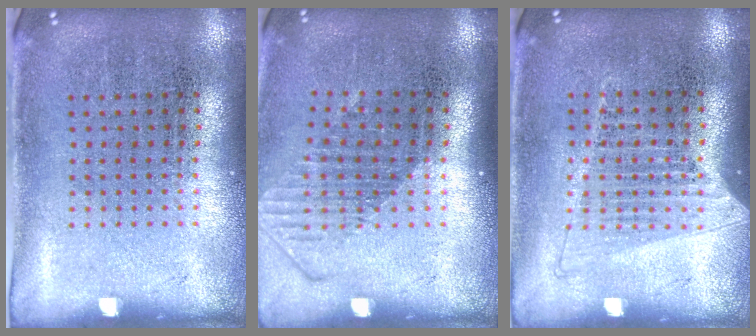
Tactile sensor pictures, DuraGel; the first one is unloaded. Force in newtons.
{"total": 1.5, "press": 1.2, "slide": 1.0}
{"total": 1.2, "press": 1.1, "slide": 0.5}